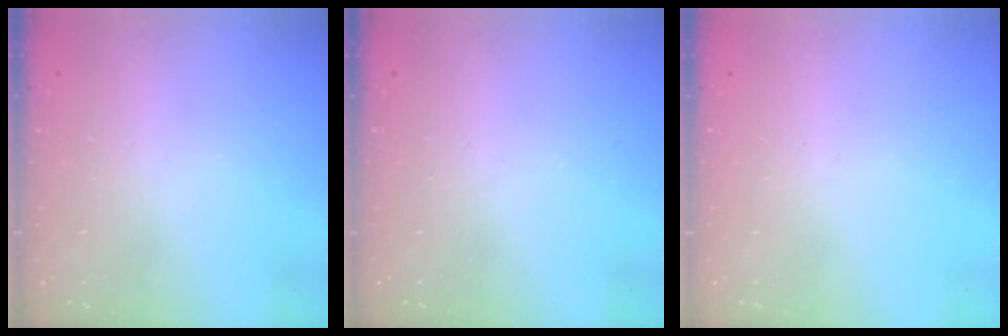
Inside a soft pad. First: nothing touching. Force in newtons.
{"total": 0.0}
{"total": 0.0}